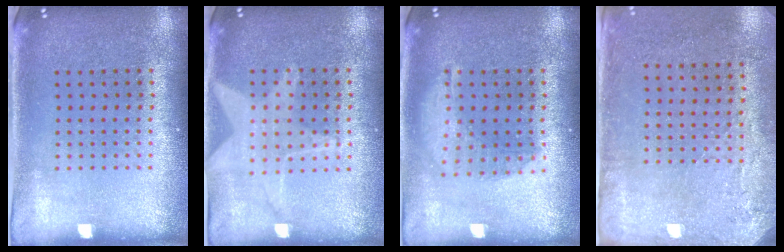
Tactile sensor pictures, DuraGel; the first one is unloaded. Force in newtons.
{"total": 1.2, "press": 1.2, "slide": 0.3}
{"total": 1.4, "press": 1.3, "slide": 0.6}
{"total": 2.8, "press": 2.3, "slide": 1.6}